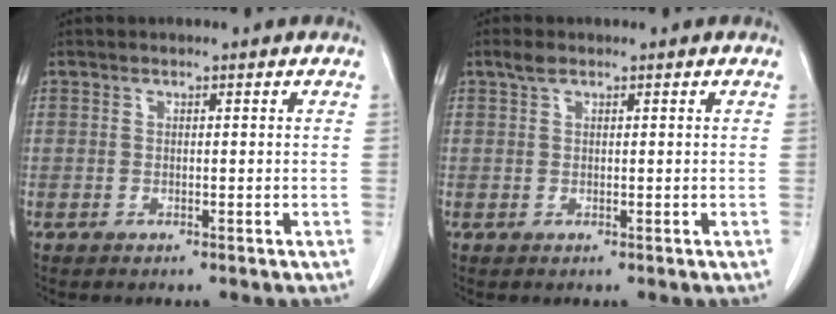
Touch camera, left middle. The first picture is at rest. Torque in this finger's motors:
{"motor_torque": [0.28, -0.17, -0.24, -0.02]}